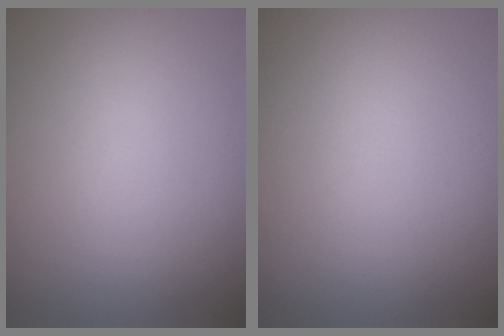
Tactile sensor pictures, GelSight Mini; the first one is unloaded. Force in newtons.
{"total": 0.0}